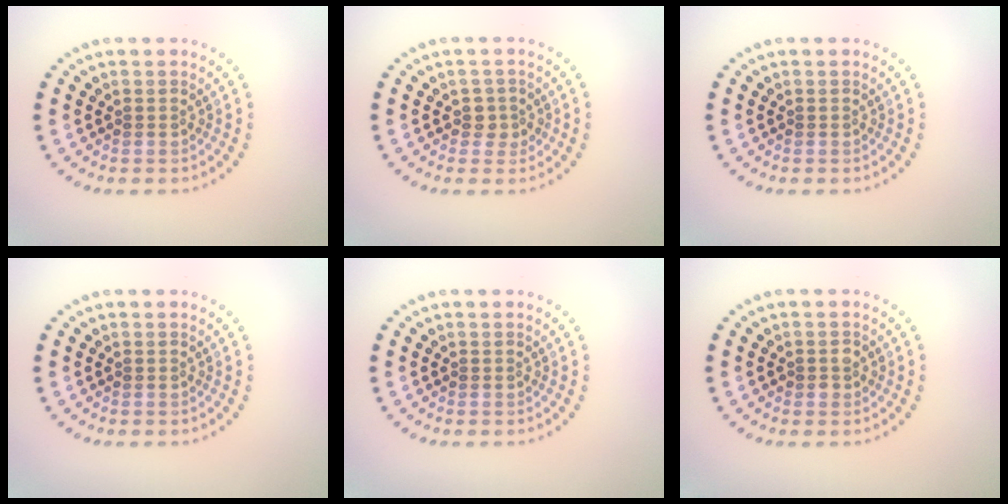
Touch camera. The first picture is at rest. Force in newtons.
{"total": 1.5, "press": 1.3, "slide": 0.7}
{"total": 0.0}
{"total": 0.0}
{"total": 0.0}
{"total": 1.2, "press": 1.1, "slide": 0.5}